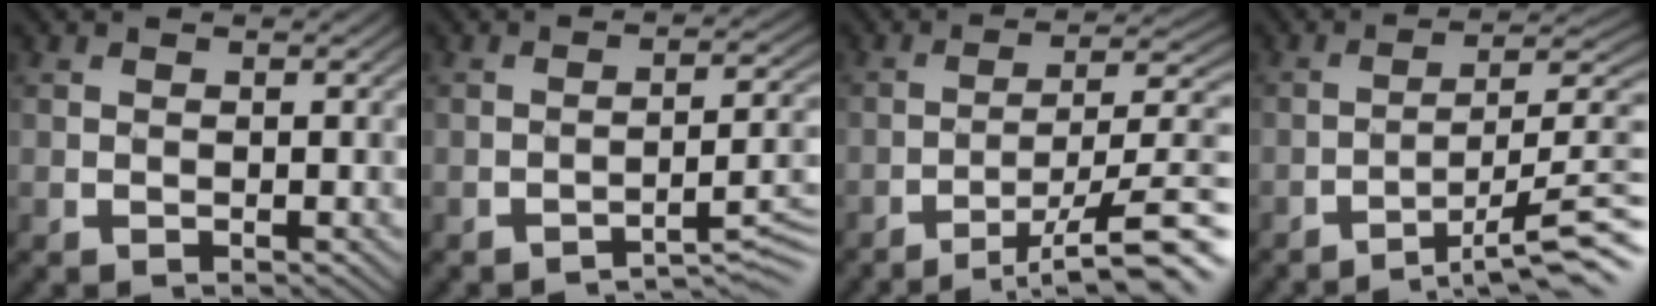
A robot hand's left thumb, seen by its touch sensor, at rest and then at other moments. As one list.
[{"total": 5.1, "force": [-3.4, 0.9, 3.7], "torque": [-0.050, 0.018, -0.060]}, {"total": 11.4, "force": [-6.7, 2.3, 9.0], "torque": [-0.132, 0.009, -0.094]}, {"total": 10.4, "force": [-6.2, 1.9, 8.1], "torque": [-0.118, 0.009, -0.090]}]